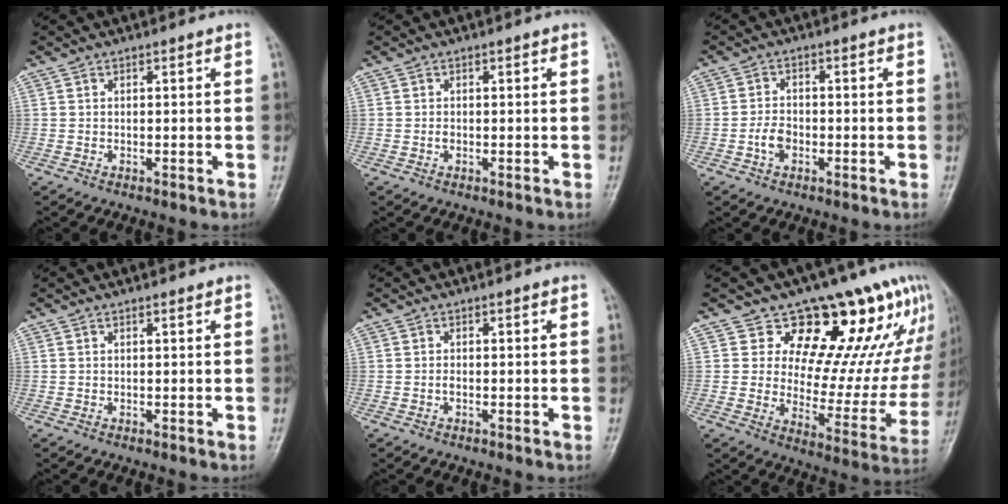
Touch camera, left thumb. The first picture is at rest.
{"total": 0.8, "force": [-0.2, 0.6, 0.6], "torque": [-0.009, 0.006, -0.003]}
{"total": 3.6, "force": [-1.4, 2.4, 2.3], "torque": [-0.037, 0.014, -0.029]}
{"total": 0.0}
{"total": 0.9, "force": [-0.3, 0.4, 0.7], "torque": [-0.011, 0.005, -0.006]}
{"total": 20.1, "force": [12.7, 9.5, 12.3], "torque": [-0.085, -0.074, 0.174]}